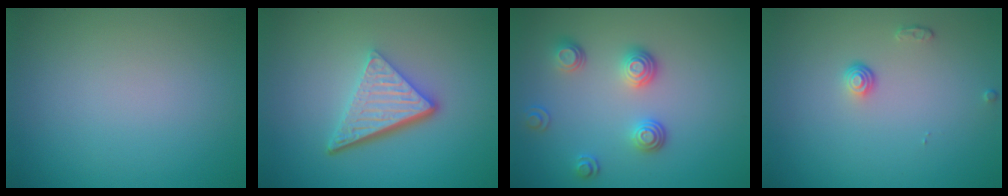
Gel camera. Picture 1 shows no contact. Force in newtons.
{"total": 5.4, "press": 3.6, "slide": 4.0}
{"total": 3.1, "press": 2.6, "slide": 1.8}
{"total": 1.1, "press": 0.8, "slide": 0.8}